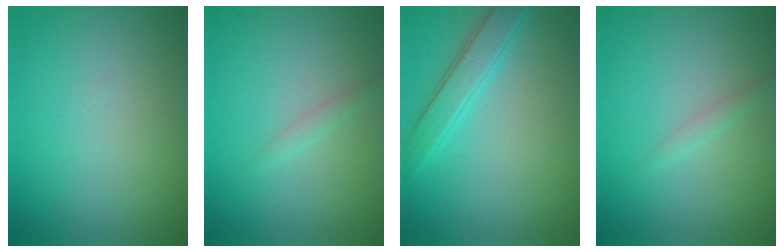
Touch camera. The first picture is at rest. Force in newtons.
{"total": 0.8, "press": 0.8, "slide": 0.0}
{"total": 2.8, "press": 2.8, "slide": 0.1}
{"total": 0.8, "press": 0.8, "slide": 0.0}